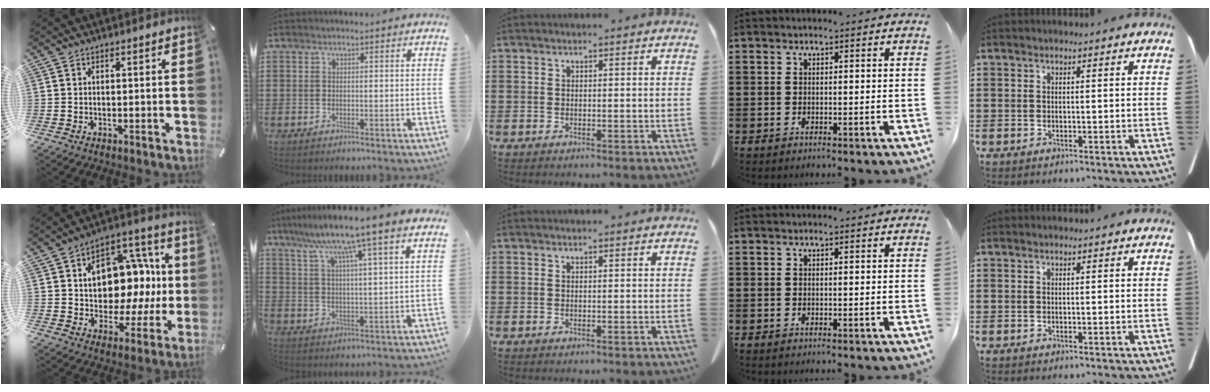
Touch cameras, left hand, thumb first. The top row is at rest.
{"thumb": {"total": 15.3, "force": [2.2, 11.3, 10.1], "torque": [-0.122, -0.031, 0.041]}, "index": {"total": 9.2, "force": [7.1, -0.9, 5.8], "torque": [-0.129, -0.033, 0.110]}}